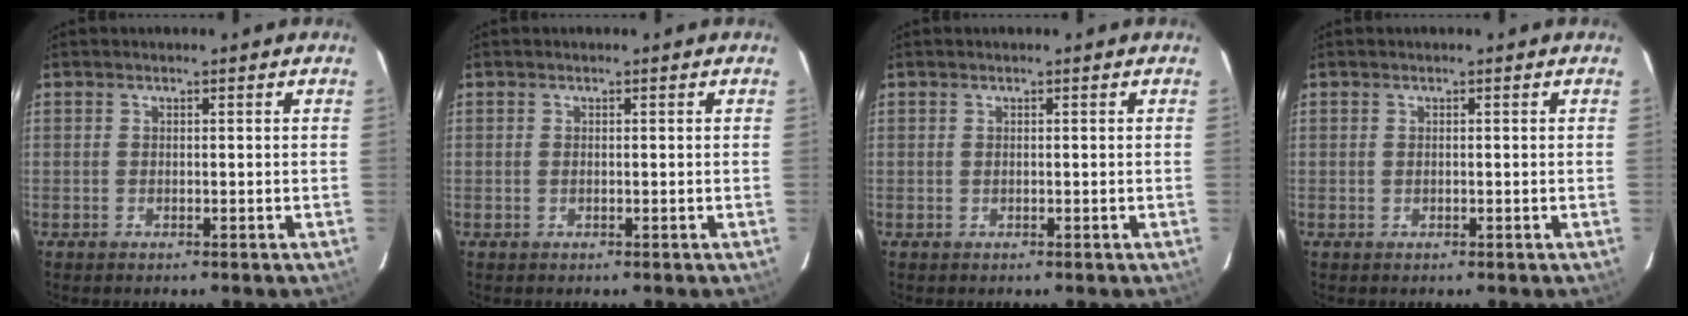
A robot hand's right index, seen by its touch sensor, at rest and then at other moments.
{"total": 0.0}
{"total": 0.0}
{"total": 0.0}